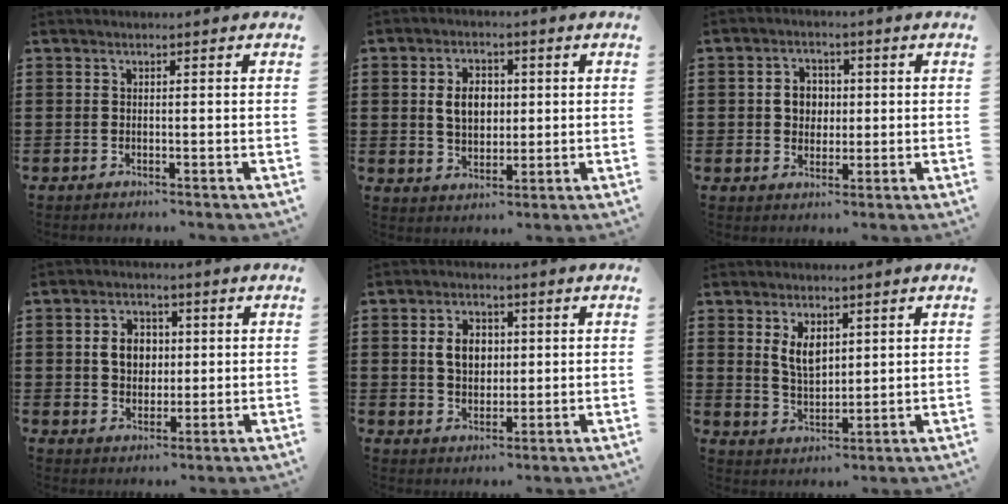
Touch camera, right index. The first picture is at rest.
{"total": 5.2, "force": [0.6, 3.6, 3.7], "torque": [-0.081, 0.008, 0.004]}
{"total": 3.9, "force": [0.3, 3.4, 2.0], "torque": [-0.043, 0.009, -0.001]}
{"total": 5.0, "force": [0.7, 3.9, 3.1], "torque": [-0.065, 0.011, 0.008]}
{"total": 5.0, "force": [0.8, 3.8, 3.2], "torque": [-0.067, 0.011, 0.010]}
{"total": 5.1, "force": [2.1, 2.8, 3.7], "torque": [-0.073, 0.006, 0.035]}